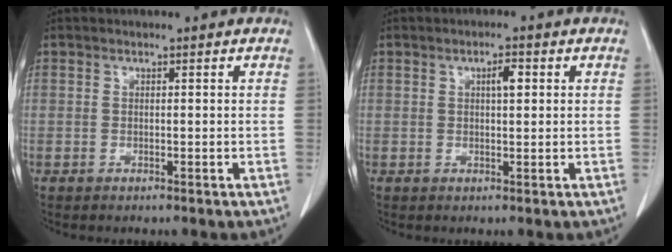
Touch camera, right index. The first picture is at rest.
{"total": 2.3, "force": [0.7, 0.6, 2.1], "torque": [-0.036, 0.001, 0.012]}